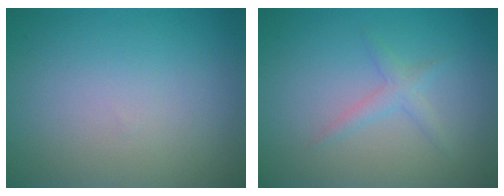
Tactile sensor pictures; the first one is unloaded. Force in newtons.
{"total": 1.4, "press": 1.4, "slide": 0.1}